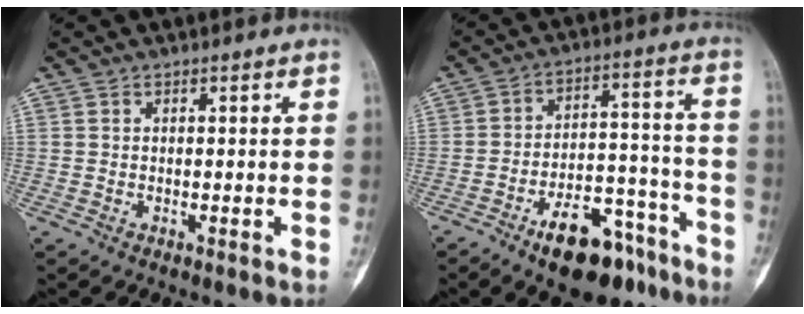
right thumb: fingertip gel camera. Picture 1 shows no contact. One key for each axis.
{"total": 15.3, "fx": -10.1, "fy": 6.9, "fz": 9.1, "tx": -0.105, "ty": 0.088, "tz": -0.153}